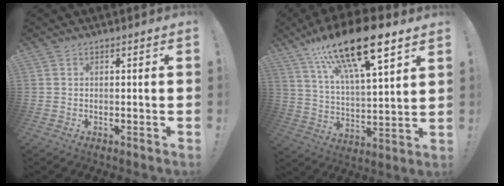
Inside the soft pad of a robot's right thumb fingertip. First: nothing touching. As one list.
[{"total": 20.7, "force": [12.5, 6.3, 15.3], "torque": [-0.267, -0.063, 0.204]}]